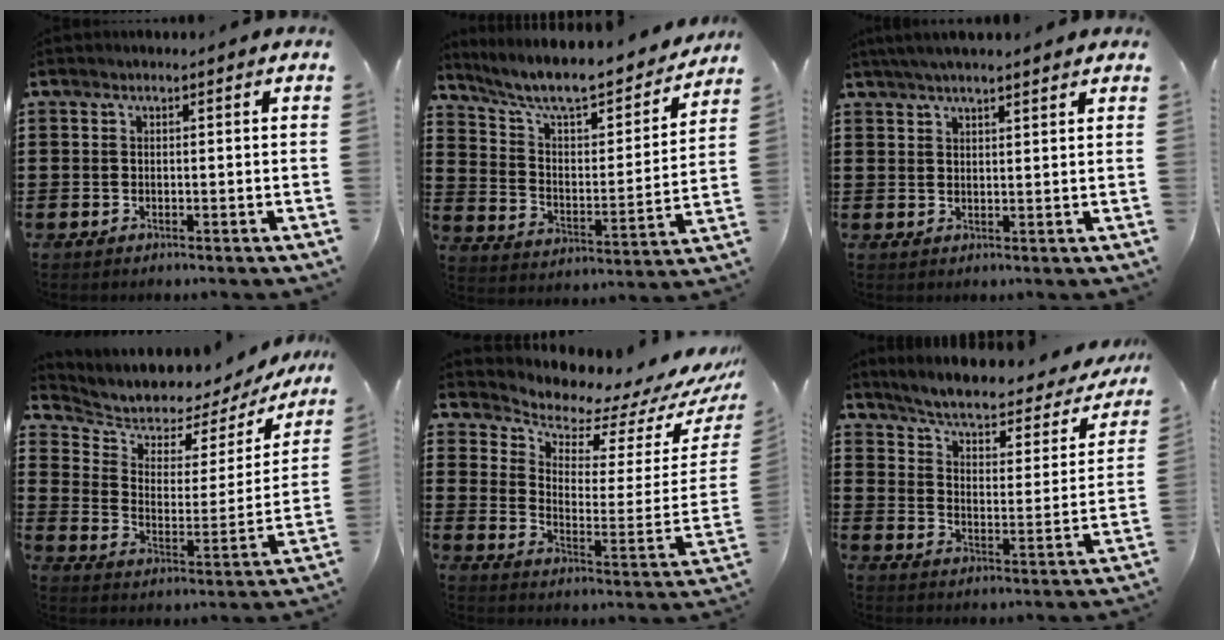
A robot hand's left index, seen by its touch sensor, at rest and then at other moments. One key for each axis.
{"total": 8.8, "fx": 7.7, "fy": 1.4, "fz": 4.1, "tx": -0.106, "ty": -0.055, "tz": 0.126}
{"total": 3.3, "fx": 2.8, "fy": 0.1, "fz": 1.7, "tx": -0.039, "ty": 0.004, "tz": 0.052}
{"total": 5.0, "fx": 4.5, "fy": 1.9, "fz": 0.9, "tx": -0.051, "ty": -0.037, "tz": 0.071}
{"total": 5.9, "fx": 5.6, "fy": 1.6, "fz": 1.1, "tx": -0.042, "ty": -0.062, "tz": 0.091}
{"total": 4.9, "fx": 4.0, "fy": 0.5, "fz": 2.7, "tx": -0.071, "ty": -0.029, "tz": 0.060}